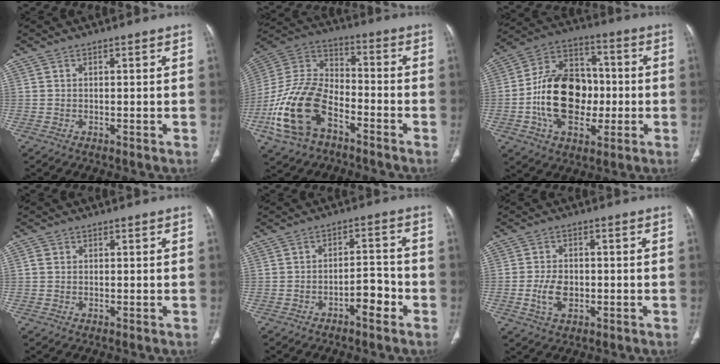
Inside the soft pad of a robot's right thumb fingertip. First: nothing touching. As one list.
[{"total": 18.7, "force": [-8.7, 10.6, 12.6], "torque": [-0.254, 0.054, -0.169]}, {"total": 19.4, "force": [-2.6, 13.1, 14.0], "torque": [-0.211, 0.030, -0.040]}, {"total": 1.0, "force": [0.1, 1.0, 0.4], "torque": [-0.001, 0.004, 0.000]}, {"total": 5.3, "force": [-2.9, 2.1, 3.9], "torque": [-0.050, 0.033, -0.045]}, {"total": 5.5, "force": [-1.3, 3.5, 4.0], "torque": [-0.073, 0.005, -0.020]}]